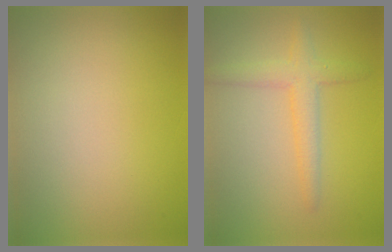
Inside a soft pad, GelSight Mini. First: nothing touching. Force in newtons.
{"total": 2.8, "press": 2.8, "slide": 0.1}